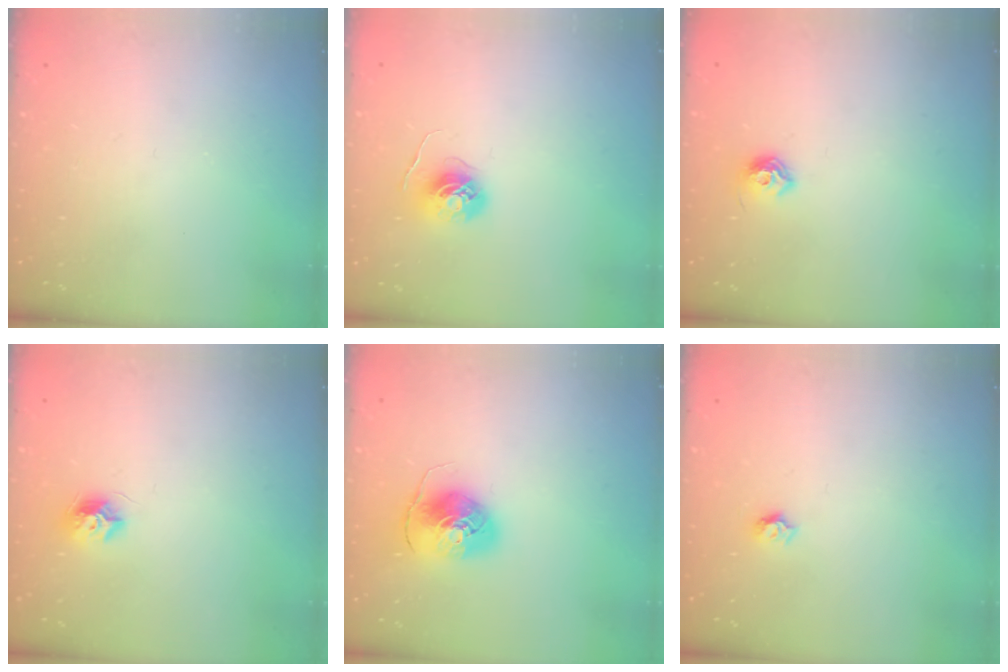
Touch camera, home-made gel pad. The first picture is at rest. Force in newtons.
{"total": 5.9, "press": 5.9, "slide": 0.3}
{"total": 7.2, "press": 7.1, "slide": 0.9}
{"total": 7.9, "press": 7.9, "slide": 0.4}
{"total": 8.1, "press": 8.1, "slide": 0.6}
{"total": 5.1, "press": 5.1, "slide": 0.4}